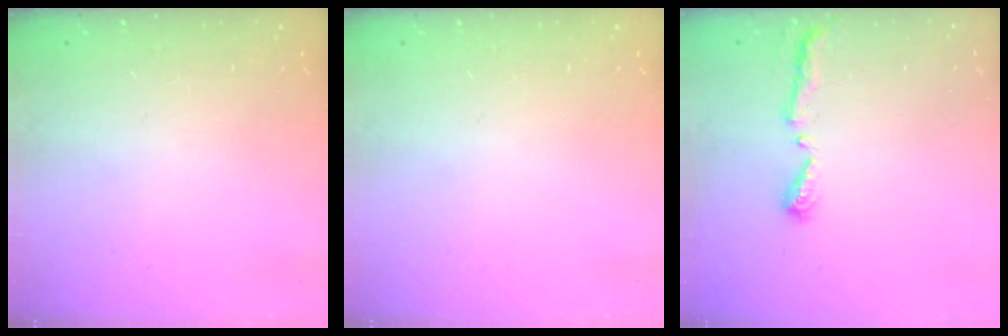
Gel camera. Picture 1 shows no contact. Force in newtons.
{"total": 0.0}
{"total": 5.1, "press": 5.0, "slide": 0.6}